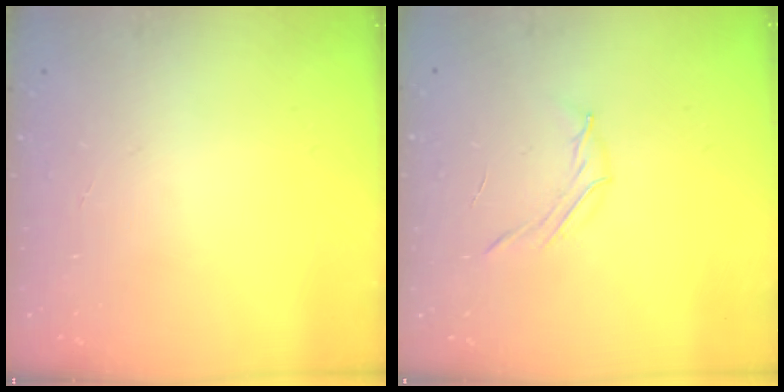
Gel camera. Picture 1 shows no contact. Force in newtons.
{"total": 4.2, "press": 4.0, "slide": 1.2}